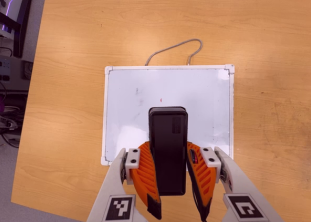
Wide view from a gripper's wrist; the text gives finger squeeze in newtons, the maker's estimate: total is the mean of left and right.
{"total": 9.7, "left": 8.0, "right": 11.3}